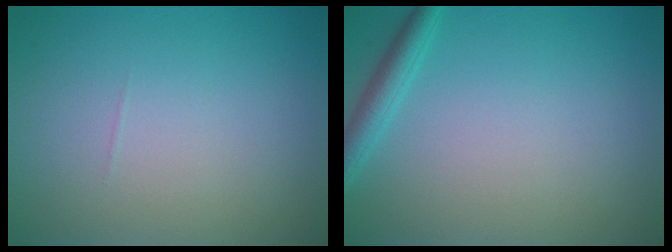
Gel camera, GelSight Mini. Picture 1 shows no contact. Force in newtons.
{"total": 2.1, "press": 2.0, "slide": 0.2}